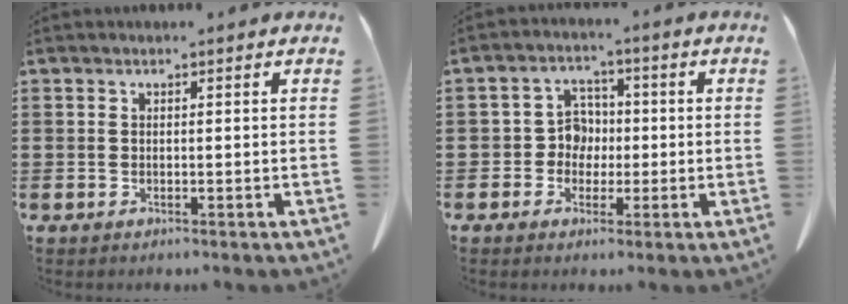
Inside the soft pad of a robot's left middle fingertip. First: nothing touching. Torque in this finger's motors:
{"motor_torque": [0.07, 0.12, 0.06, 0.01]}